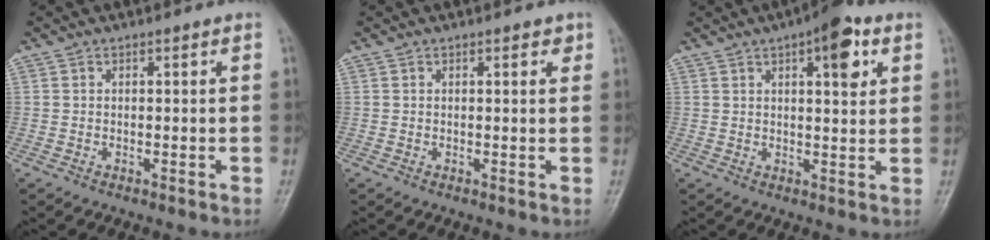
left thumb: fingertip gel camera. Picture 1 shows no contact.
{"total": 1.7, "force": [0.9, 0.7, 1.3], "torque": [-0.012, -0.002, 0.009]}
{"total": 8.8, "force": [3.9, 3.2, 7.2], "torque": [-0.079, -0.008, 0.049]}